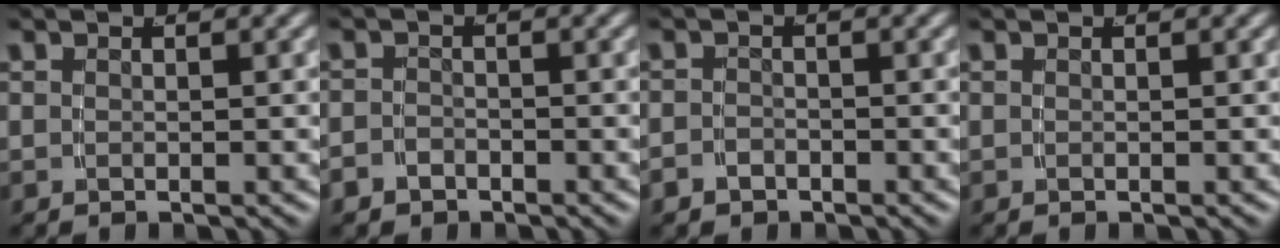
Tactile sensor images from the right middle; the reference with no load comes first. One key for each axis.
{"total": 2.1, "fx": -1.7, "fy": 1.3, "fz": 0.1, "tx": -0.009, "ty": -0.016, "tz": -0.025}
{"total": 2.0, "fx": -1.6, "fy": 1.2, "fz": 0.2, "tx": -0.008, "ty": -0.016, "tz": -0.021}
{"total": 0.0}